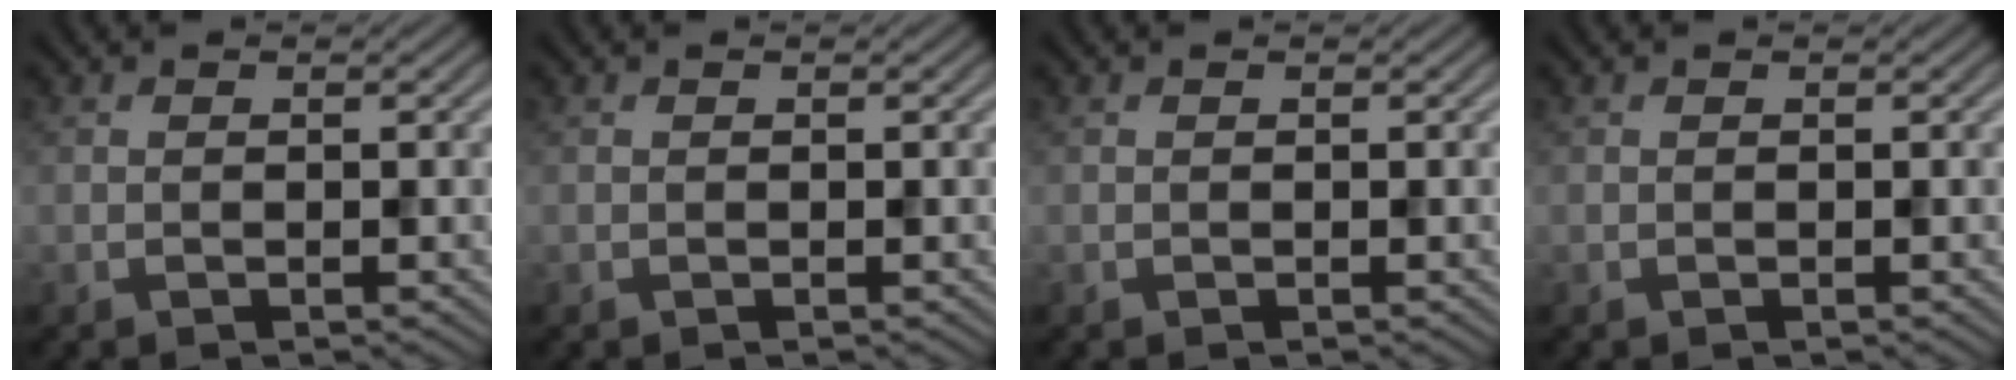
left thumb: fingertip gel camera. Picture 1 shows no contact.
{"total": 0.0}
{"total": 0.0}
{"total": 0.0}